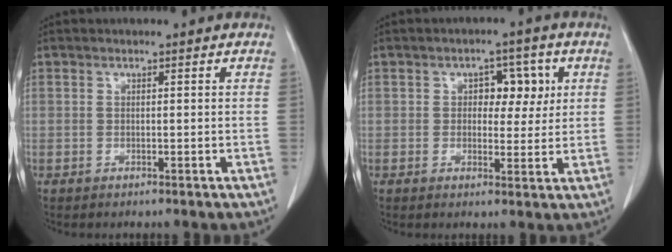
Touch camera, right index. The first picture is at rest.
{"total": 5.1, "force": [1.3, 3.1, 3.9], "torque": [-0.044, 0.013, 0.020]}